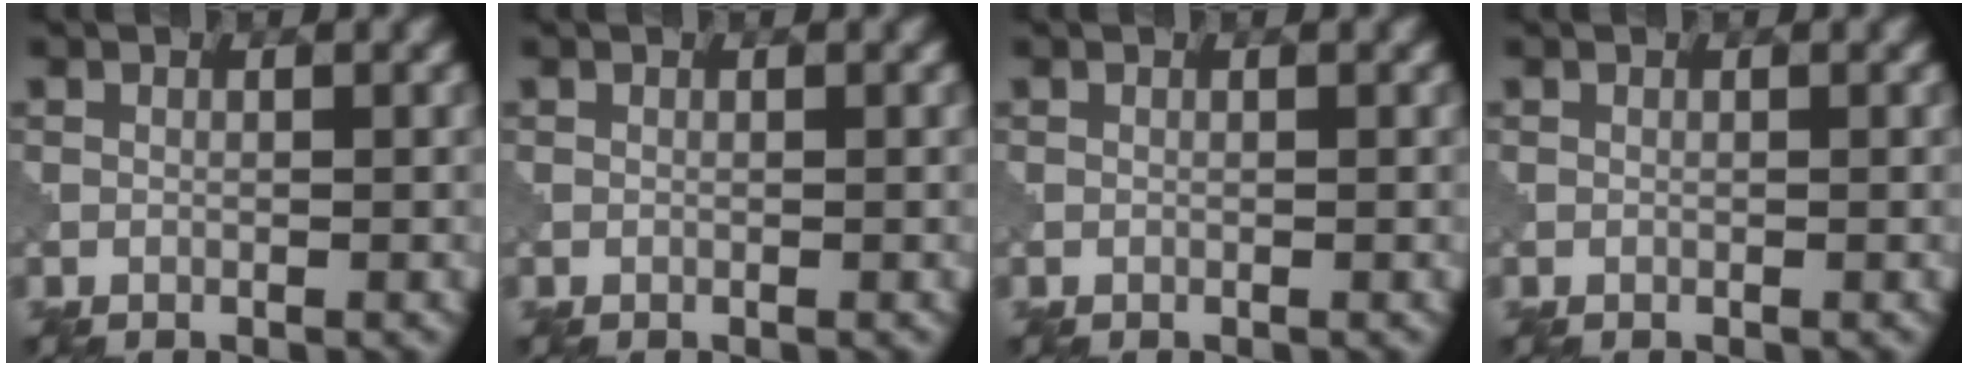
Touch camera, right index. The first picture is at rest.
{"total": 0.0}
{"total": 0.0}
{"total": 0.0}